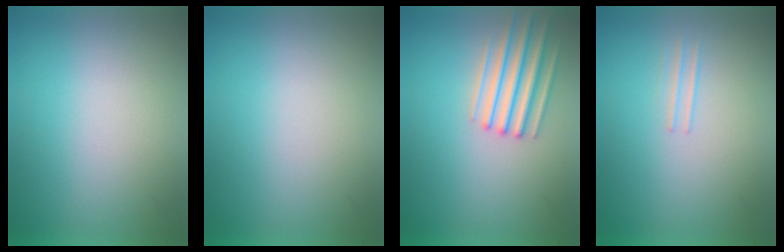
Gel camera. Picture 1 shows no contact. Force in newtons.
{"total": 0.0}
{"total": 1.6}
{"total": 1.2}